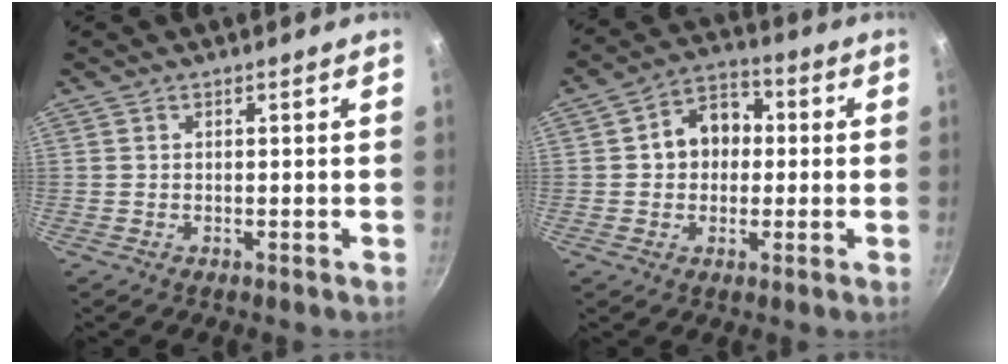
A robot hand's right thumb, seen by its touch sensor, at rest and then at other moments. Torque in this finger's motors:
{"motor_torque": [-0.18, 0.59, 0.31, -0.27, 0.16]}